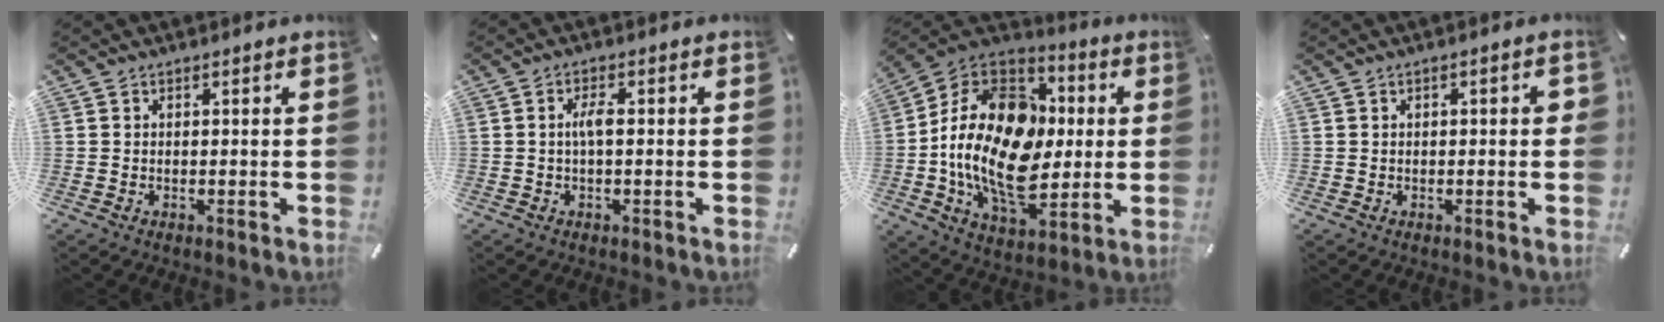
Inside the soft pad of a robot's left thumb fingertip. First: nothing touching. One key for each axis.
{"total": 3.6, "fx": -0.1, "fy": 1.2, "fz": 3.4, "tx": -0.065, "ty": 0.006, "tz": -0.005}
{"total": 24.5, "fx": -1.5, "fy": 17.2, "fz": 17.5, "tx": -0.341, "ty": 0.004, "tz": -0.025}
{"total": 2.1, "fx": -0.1, "fy": 0.9, "fz": 1.8, "tx": -0.031, "ty": 0.006, "tz": -0.003}